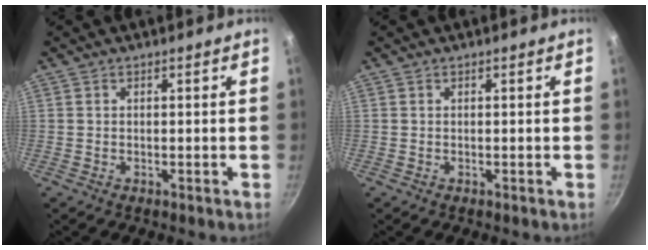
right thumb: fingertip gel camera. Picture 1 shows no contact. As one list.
[{"total": 0.0}]